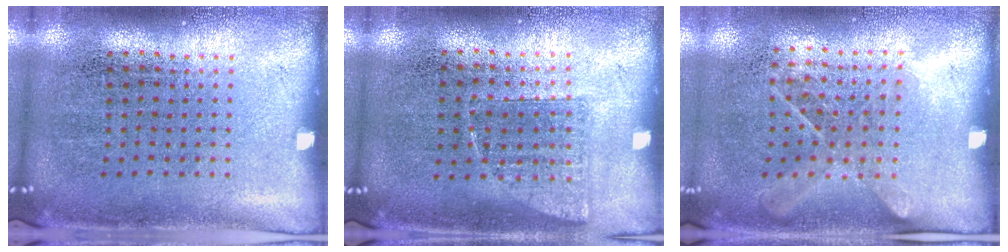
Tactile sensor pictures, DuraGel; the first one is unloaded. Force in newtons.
{"total": 0.7, "press": 0.7, "slide": 0.3}
{"total": 1.2, "press": 1.0, "slide": 0.7}